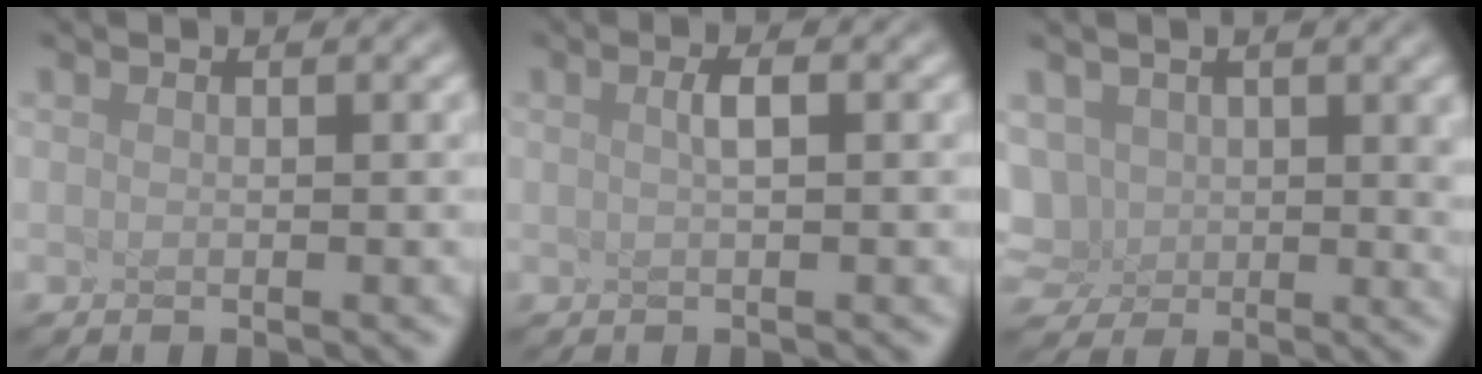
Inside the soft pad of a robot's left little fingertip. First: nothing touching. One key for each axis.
{"total": 1.2, "fx": -1.0, "fy": -0.7, "fz": 0.3, "tx": -0.031, "ty": -0.003, "tz": 0.016}
{"total": 4.9, "fx": 0.4, "fy": 3.9, "fz": 2.9, "tx": -0.112, "ty": -0.020, "tz": 0.068}